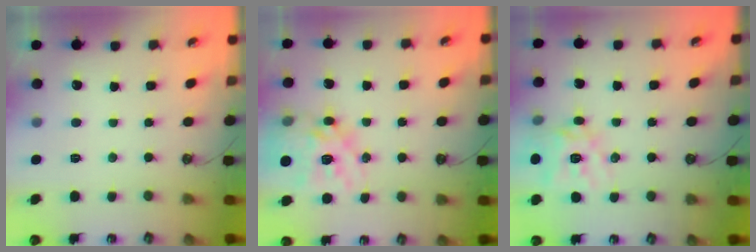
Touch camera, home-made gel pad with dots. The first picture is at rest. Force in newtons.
{"total": 20.2, "press": 20.1, "slide": 1.7}
{"total": 15.1, "press": 15.0, "slide": 1.3}